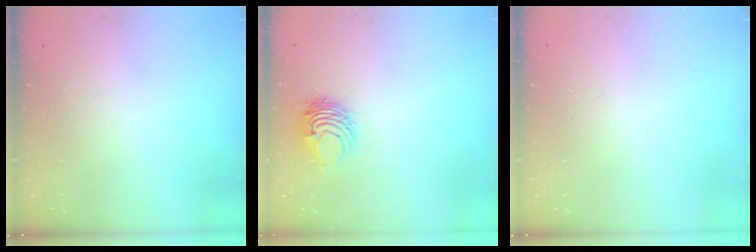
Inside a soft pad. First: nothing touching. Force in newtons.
{"total": 7.8, "press": 7.7, "slide": 1.1}
{"total": 0.0}